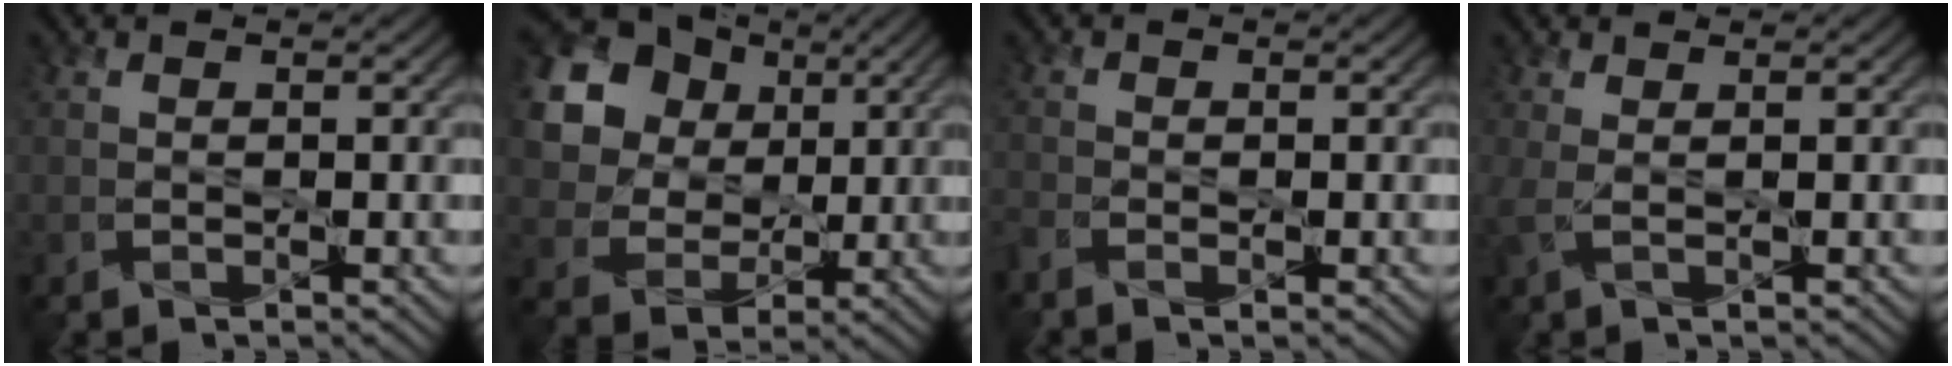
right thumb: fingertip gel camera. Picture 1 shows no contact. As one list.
[{"total": 18.0, "force": [7.3, 14.5, 7.7], "torque": [-0.230, 0.022, 0.163]}, {"total": 2.3, "force": [-1.7, 0.7, 1.4], "torque": [-0.037, -0.010, -0.039]}, {"total": 1.9, "force": [0.6, 0.4, 1.8], "torque": [-0.043, 0.006, 0.008]}]